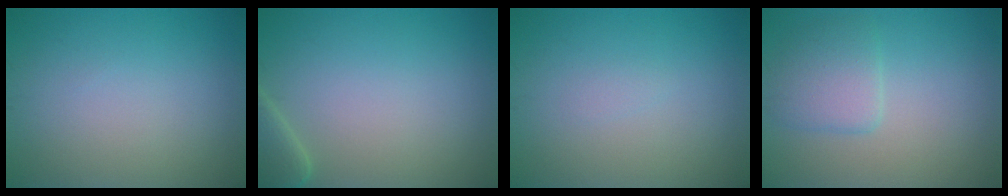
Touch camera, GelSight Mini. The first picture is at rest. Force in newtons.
{"total": 2.4, "press": 2.3, "slide": 0.4}
{"total": 0.5, "press": 0.5, "slide": 0.1}
{"total": 2.9, "press": 2.9, "slide": 0.3}